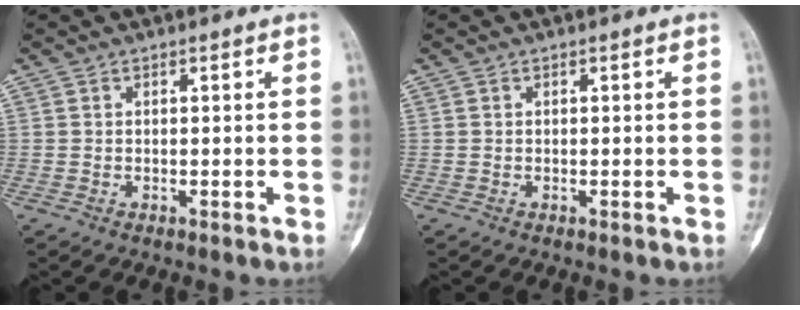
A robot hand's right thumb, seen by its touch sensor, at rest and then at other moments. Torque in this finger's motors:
{"motor_torque": [0.19, 0.07, 0.28, 0.09, 0.03]}